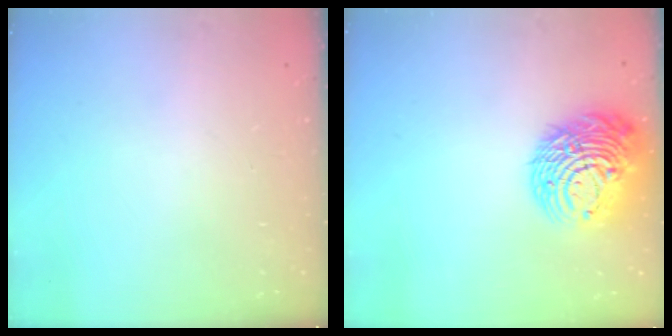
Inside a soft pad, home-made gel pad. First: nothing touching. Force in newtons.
{"total": 16.5, "press": 16.4, "slide": 1.6}